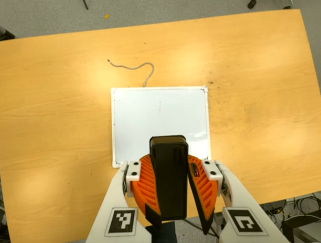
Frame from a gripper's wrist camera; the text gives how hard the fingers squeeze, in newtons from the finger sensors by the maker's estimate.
{"total": 10.9, "left": 10.6, "right": 11.1}